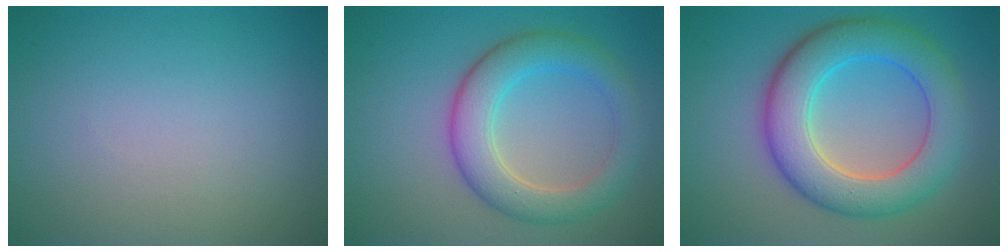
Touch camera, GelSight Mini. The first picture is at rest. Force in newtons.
{"total": 5.4, "press": 5.4, "slide": 0.1}
{"total": 7.9, "press": 7.9, "slide": 0.1}